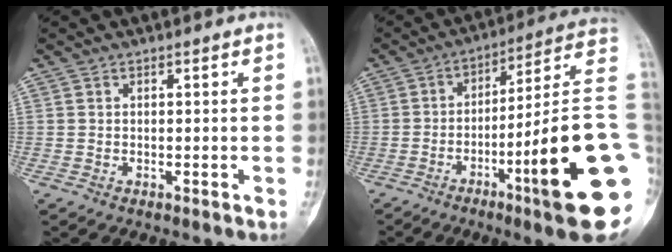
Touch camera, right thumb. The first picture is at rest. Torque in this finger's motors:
{"motor_torque": [3.53, 1.49, 2.09, -0.68, 0.60]}